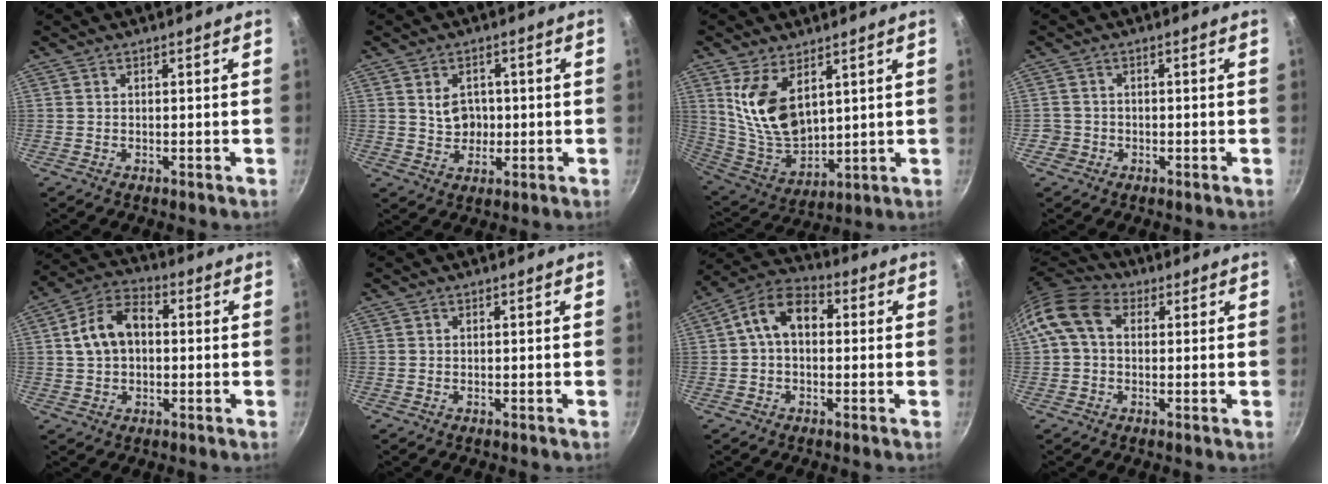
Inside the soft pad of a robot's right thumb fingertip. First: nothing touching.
{"total": 5.4, "force": [0.6, 4.4, 3.1], "torque": [-0.026, -0.001, 0.012]}
{"total": 13.7, "force": [5.4, 7.7, 9.9], "torque": [-0.171, -0.053, 0.123]}
{"total": 2.3, "force": [-1.0, 2.1, 0.3], "torque": [0.007, 0.017, -0.013]}
{"total": 10.7, "force": [1.0, 7.2, 7.8], "torque": [-0.124, 0.028, 0.005]}
{"total": 0.0}
{"total": 10.0, "force": [1.3, 6.8, 7.2], "torque": [-0.100, 0.030, 0.002]}
{"total": 10.8, "force": [2.2, 7.8, 7.1], "torque": [-0.122, 0.022, 0.020]}